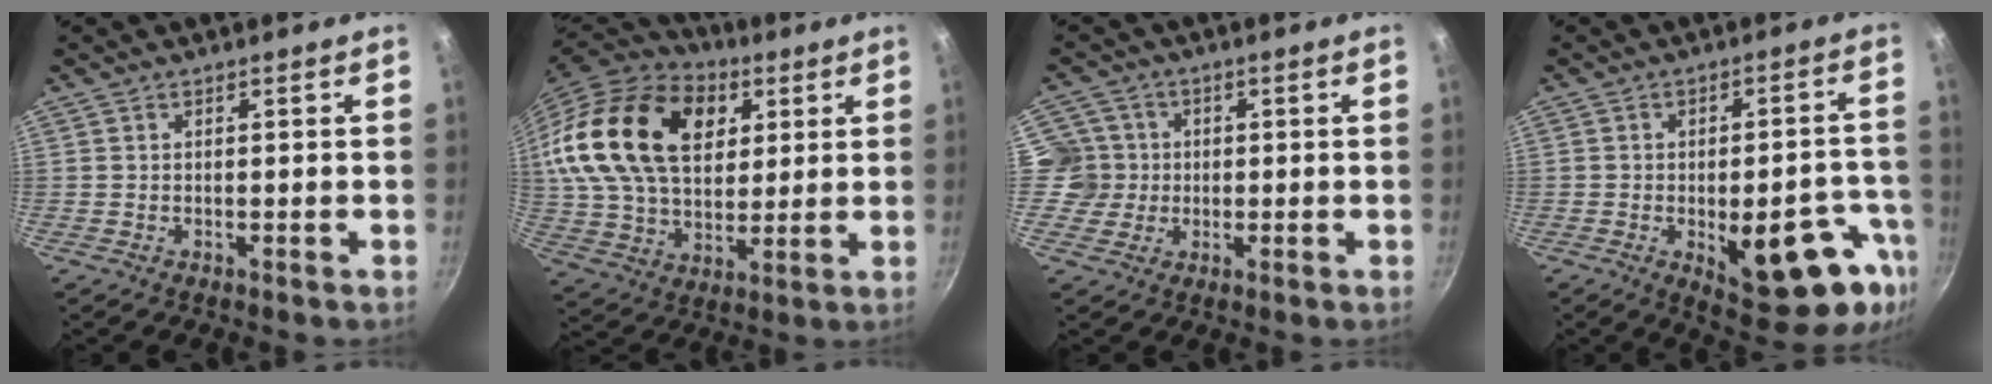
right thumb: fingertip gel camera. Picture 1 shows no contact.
{"total": 27.7, "force": [9.4, 17.9, 19.0], "torque": [-0.331, 0.000, 0.164]}
{"total": 5.6, "force": [0.3, 5.5, 0.6], "torque": [0.035, 0.006, -0.004]}
{"total": 18.2, "force": [-6.4, 7.7, 15.2], "torque": [-0.139, 0.016, -0.074]}